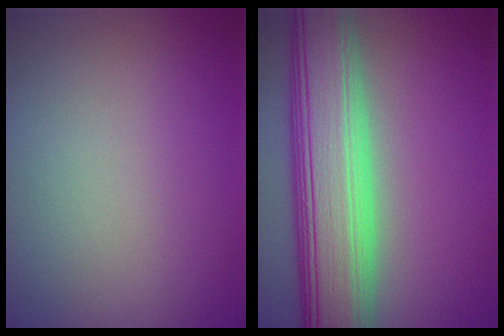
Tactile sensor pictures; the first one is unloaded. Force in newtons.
{"total": 10.6, "press": 10.5, "slide": 0.6}